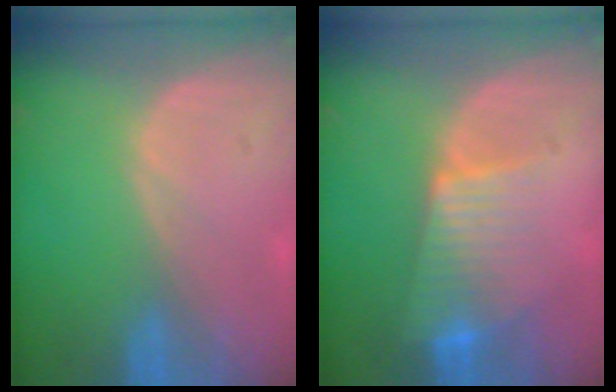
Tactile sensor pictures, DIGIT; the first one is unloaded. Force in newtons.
{"total": 7.3, "press": 6.4, "slide": 3.4}